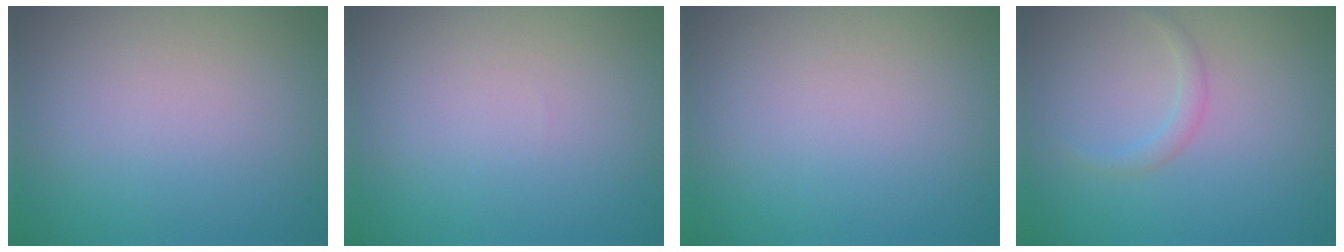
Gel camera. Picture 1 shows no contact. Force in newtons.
{"total": 0.0}
{"total": 0.0}
{"total": 1.1, "press": 1.1, "slide": 0.1}